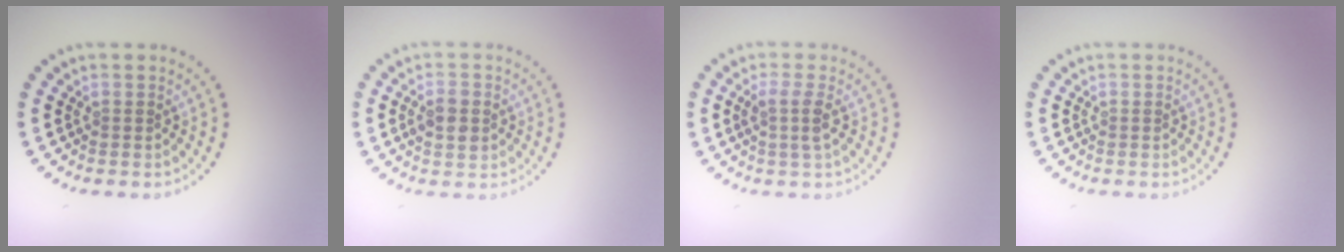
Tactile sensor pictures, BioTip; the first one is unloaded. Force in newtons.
{"total": 2.6, "press": 2.6, "slide": 0.1}
{"total": 2.0, "press": 1.6, "slide": 1.1}
{"total": 0.0}